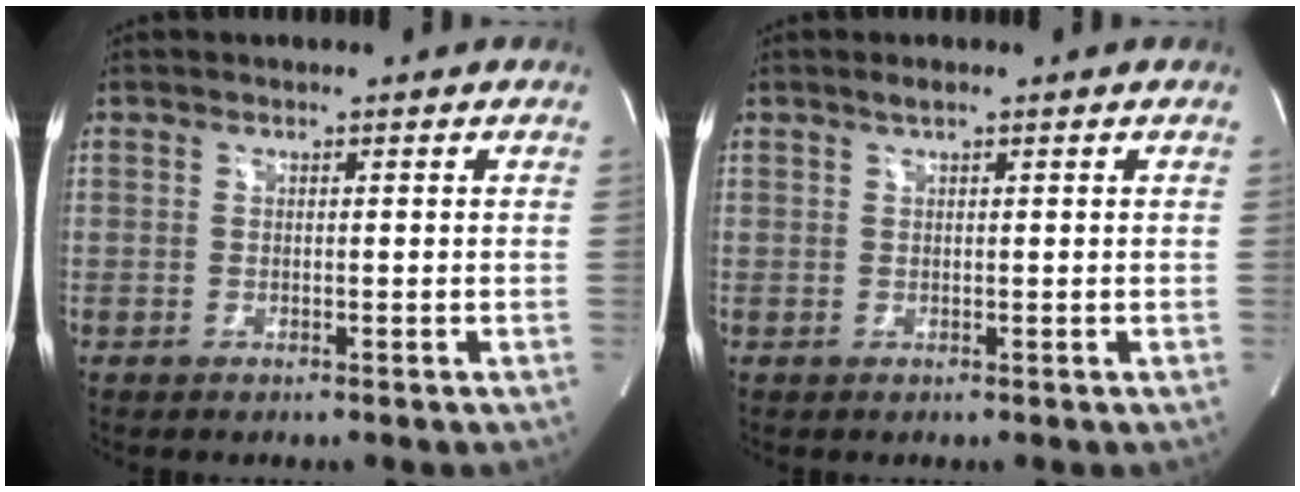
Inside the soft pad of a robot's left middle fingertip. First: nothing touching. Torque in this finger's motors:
{"motor_torque": [0.14, -0.13, -0.06, 0.00]}